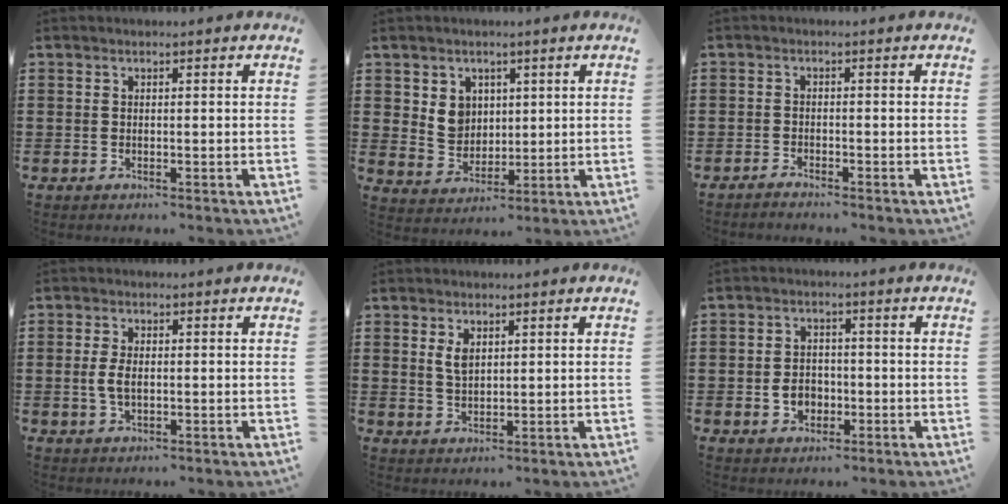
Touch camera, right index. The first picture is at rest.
{"total": 5.2, "force": [1.9, 4.5, 1.7], "torque": [-0.045, 0.011, 0.036]}
{"total": 1.2, "force": [-1.2, 0.1, 0.0], "torque": [-0.003, 0.004, -0.026]}
{"total": 3.3, "force": [-0.1, 1.7, 2.8], "torque": [-0.068, -0.002, -0.007]}
{"total": 2.8, "force": [1.2, 1.4, 2.0], "torque": [-0.044, 0.005, 0.022]}
{"total": 3.9, "force": [-1.1, 3.0, 2.2], "torque": [-0.040, 0.002, -0.023]}